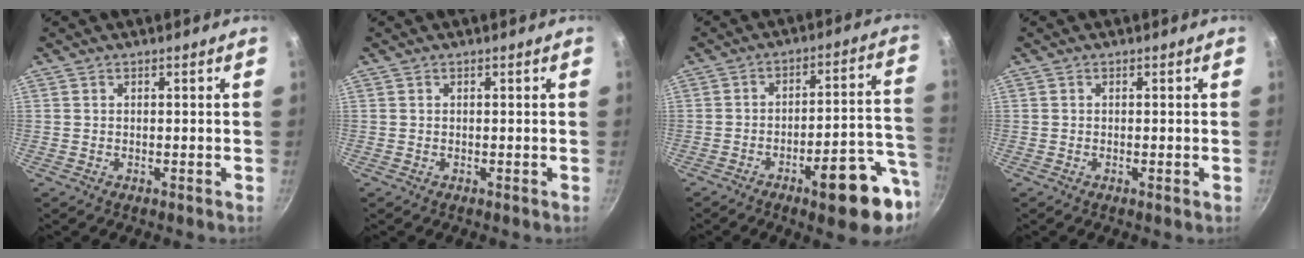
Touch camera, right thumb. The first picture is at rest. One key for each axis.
{"total": 0.0}
{"total": 16.5, "fx": -7.9, "fy": 4.0, "fz": 13.9, "tx": -0.137, "ty": 0.061, "tz": -0.102}
{"total": 0.7, "fx": -0.1, "fy": 0.0, "fz": 0.6, "tx": -0.009, "ty": -0.002, "tz": 0.000}